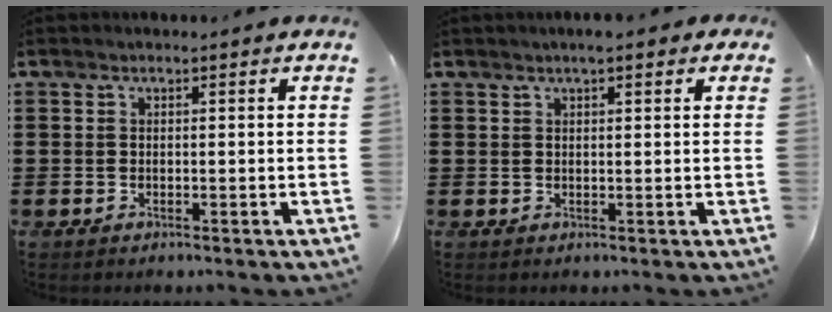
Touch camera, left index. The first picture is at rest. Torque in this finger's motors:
{"motor_torque": [1.04, -1.10, 0.68, 0.11]}